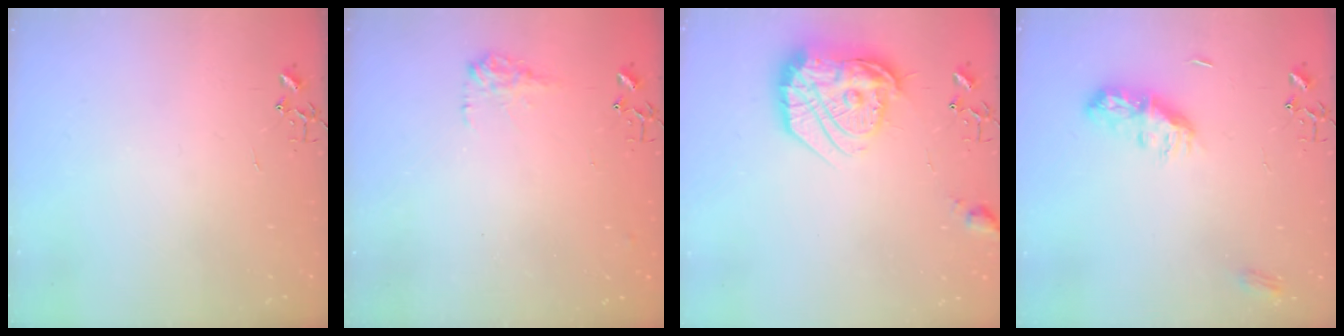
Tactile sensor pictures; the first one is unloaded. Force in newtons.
{"total": 9.2, "press": 9.2, "slide": 0.4}
{"total": 21.6, "press": 21.5, "slide": 1.7}
{"total": 9.0, "press": 9.0, "slide": 0.1}